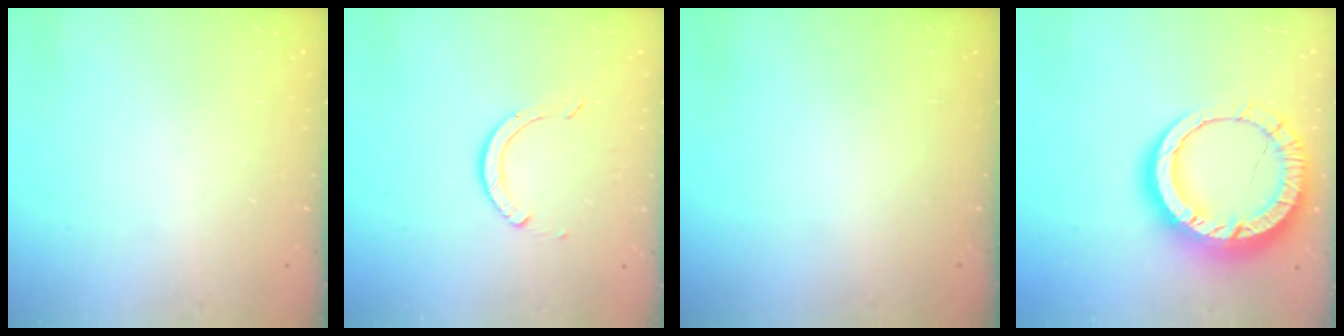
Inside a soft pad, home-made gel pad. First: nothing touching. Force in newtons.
{"total": 7.0, "press": 6.9, "slide": 0.8}
{"total": 0.0}
{"total": 19.3, "press": 19.2, "slide": 1.7}